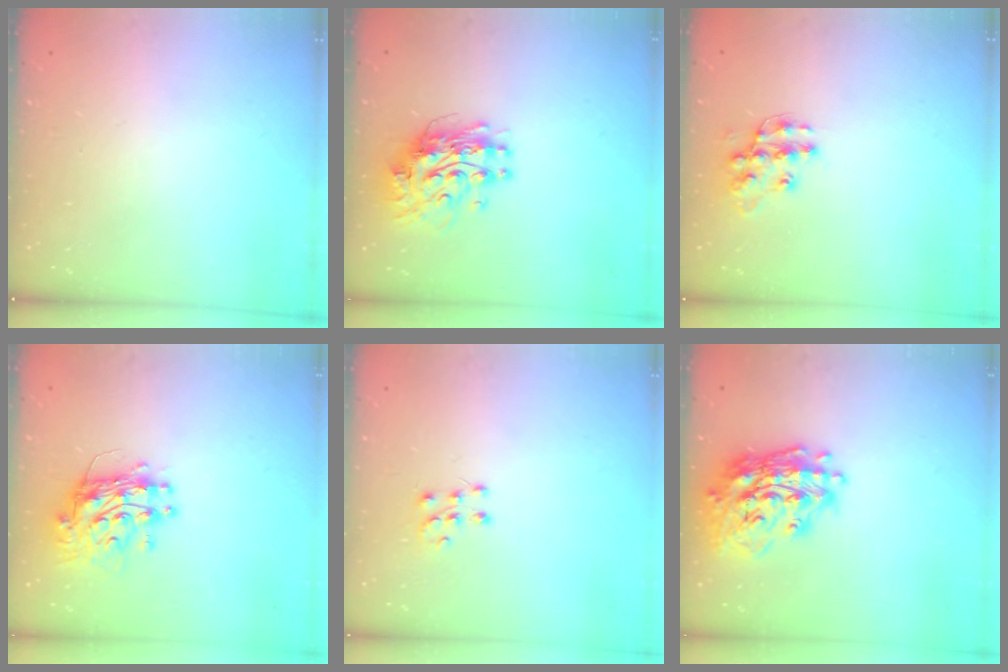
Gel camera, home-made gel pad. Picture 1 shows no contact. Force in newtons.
{"total": 11.2, "press": 11.2, "slide": 0.9}
{"total": 12.2, "press": 12.2, "slide": 0.9}
{"total": 11.7, "press": 11.6, "slide": 1.2}
{"total": 6.0, "press": 5.9, "slide": 0.4}
{"total": 19.7, "press": 19.5, "slide": 2.7}